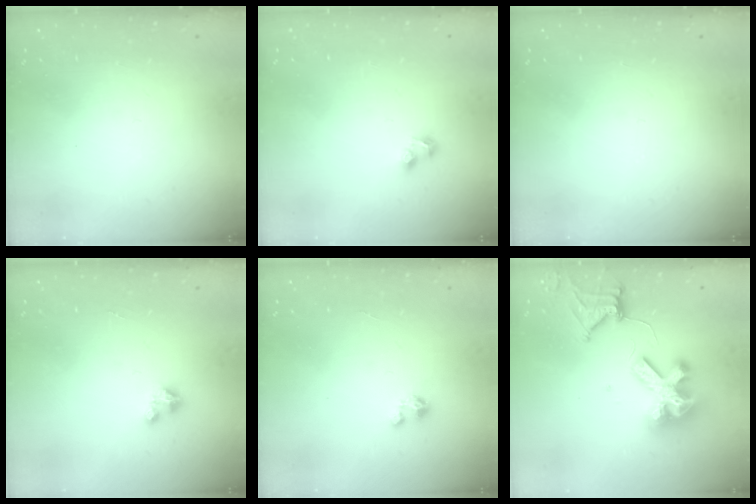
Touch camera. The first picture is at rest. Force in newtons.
{"total": 2.4, "press": 2.2, "slide": 0.9}
{"total": 0.0}
{"total": 2.0, "press": 2.0, "slide": 0.3}
{"total": 3.1, "press": 3.1, "slide": 0.3}
{"total": 13.4, "press": 13.3, "slide": 1.6}